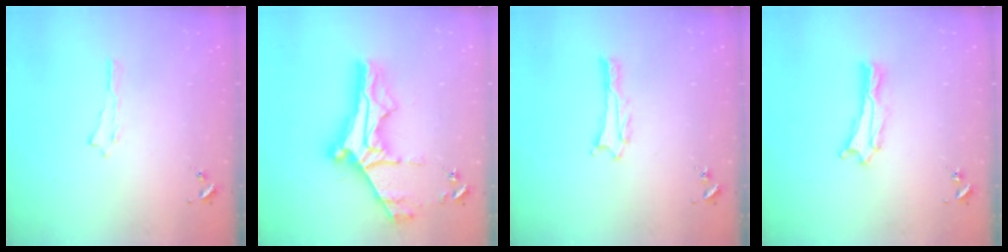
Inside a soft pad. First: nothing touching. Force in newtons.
{"total": 11.7, "press": 11.6, "slide": 1.1}
{"total": 1.1, "press": 1.1, "slide": 0.1}
{"total": 1.1, "press": 1.1, "slide": 0.2}